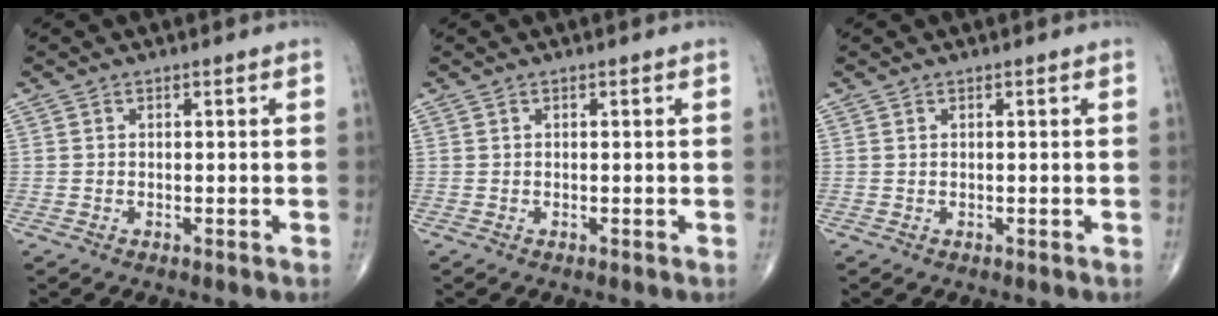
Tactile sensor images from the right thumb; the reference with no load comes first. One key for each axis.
{"total": 0.0}
{"total": 0.0}